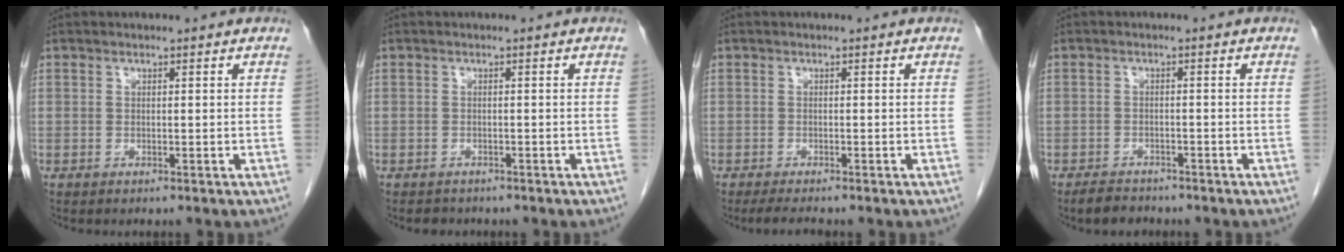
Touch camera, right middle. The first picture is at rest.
{"total": 1.7, "force": [-1.5, 0.9, 0.1], "torque": [-0.009, 0.000, -0.023]}
{"total": 2.6, "force": [-2.2, 0.1, 1.4], "torque": [-0.027, -0.008, -0.036]}
{"total": 3.3, "force": [-2.9, 1.4, 0.9], "torque": [-0.022, -0.002, -0.045]}